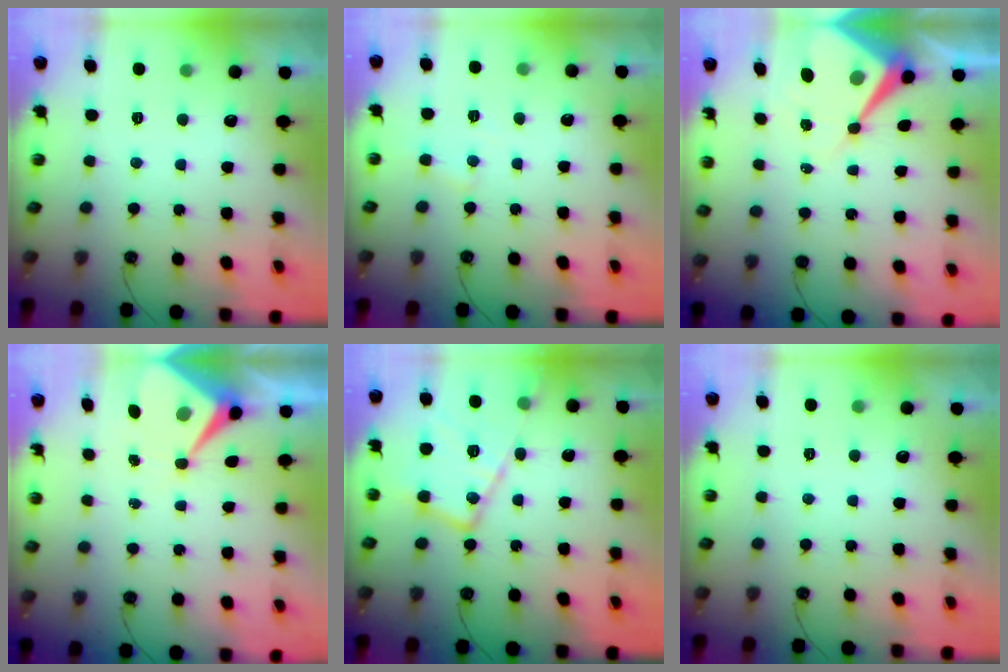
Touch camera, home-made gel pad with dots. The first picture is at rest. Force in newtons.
{"total": 4.0, "press": 3.9, "slide": 0.6}
{"total": 10.0, "press": 9.9, "slide": 1.0}
{"total": 7.3, "press": 7.3, "slide": 0.7}
{"total": 18.5, "press": 18.4, "slide": 1.8}
{"total": 0.0}